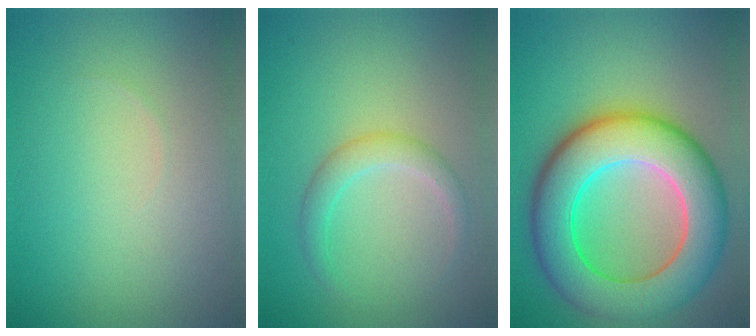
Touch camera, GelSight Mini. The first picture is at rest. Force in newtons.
{"total": 2.1, "press": 2.1, "slide": 0.1}
{"total": 11.3, "press": 11.3, "slide": 0.3}